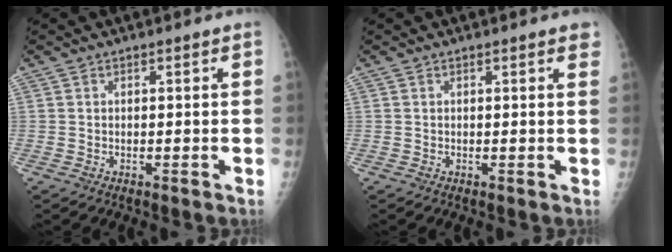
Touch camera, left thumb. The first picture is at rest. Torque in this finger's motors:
{"motor_torque": [1.81, 0.98, 0.12, 0.00, 0.00]}